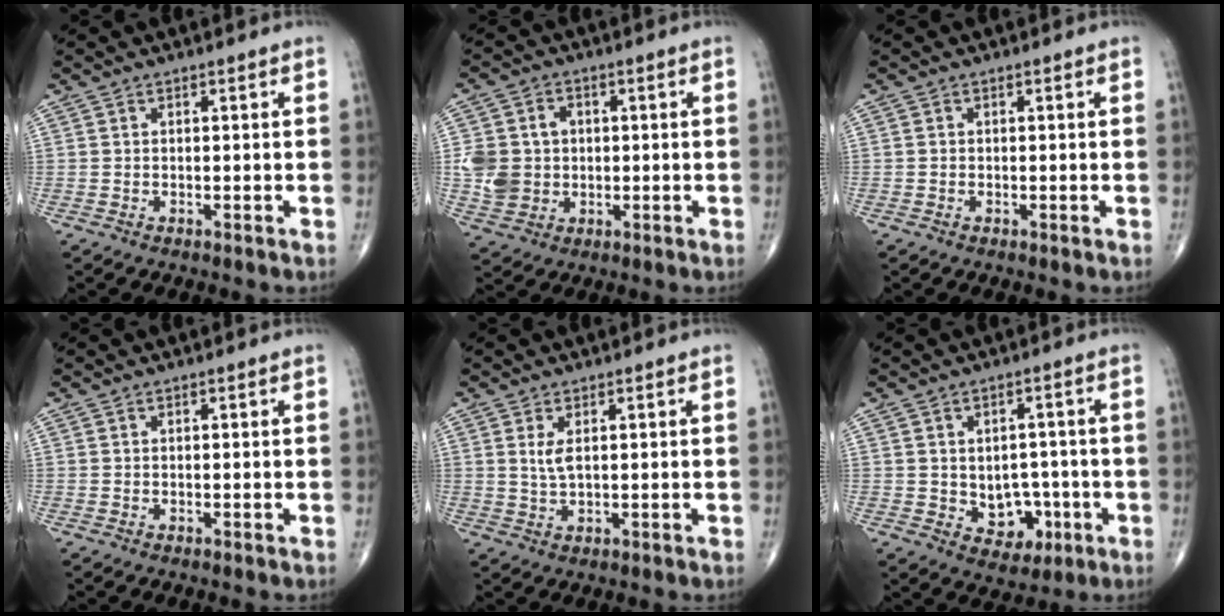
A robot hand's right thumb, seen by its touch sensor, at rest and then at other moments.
{"total": 9.4, "force": [0.2, 8.2, 4.7], "torque": [-0.073, 0.005, 0.009]}
{"total": 0.0}
{"total": 0.0}
{"total": 2.9, "force": [0.9, 1.0, 2.5], "torque": [-0.053, -0.006, 0.022]}
{"total": 7.5, "force": [-1.5, 6.0, 4.2], "torque": [-0.019, 0.013, -0.007]}